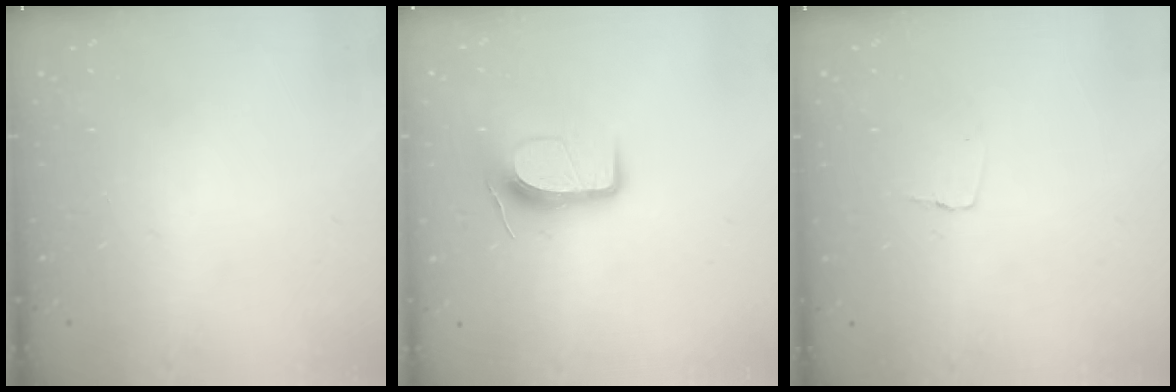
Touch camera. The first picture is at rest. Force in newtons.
{"total": 9.9, "press": 9.9, "slide": 0.6}
{"total": 2.6, "press": 2.6, "slide": 0.2}